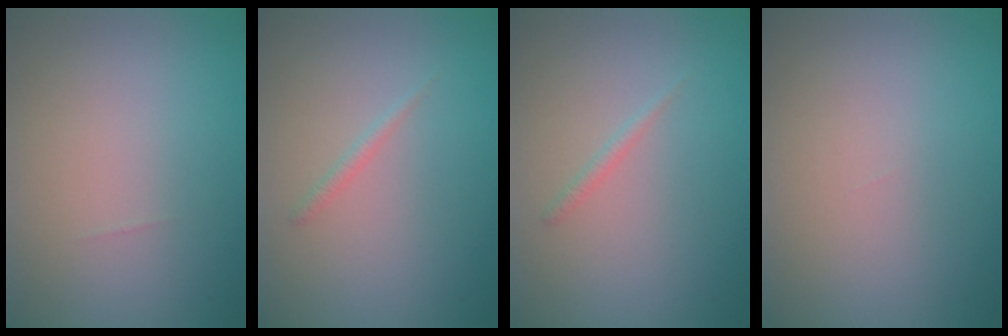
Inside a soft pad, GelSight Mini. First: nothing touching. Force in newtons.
{"total": 0.7, "press": 0.7, "slide": 0.0}
{"total": 0.7, "press": 0.7, "slide": 0.0}
{"total": 0.0}